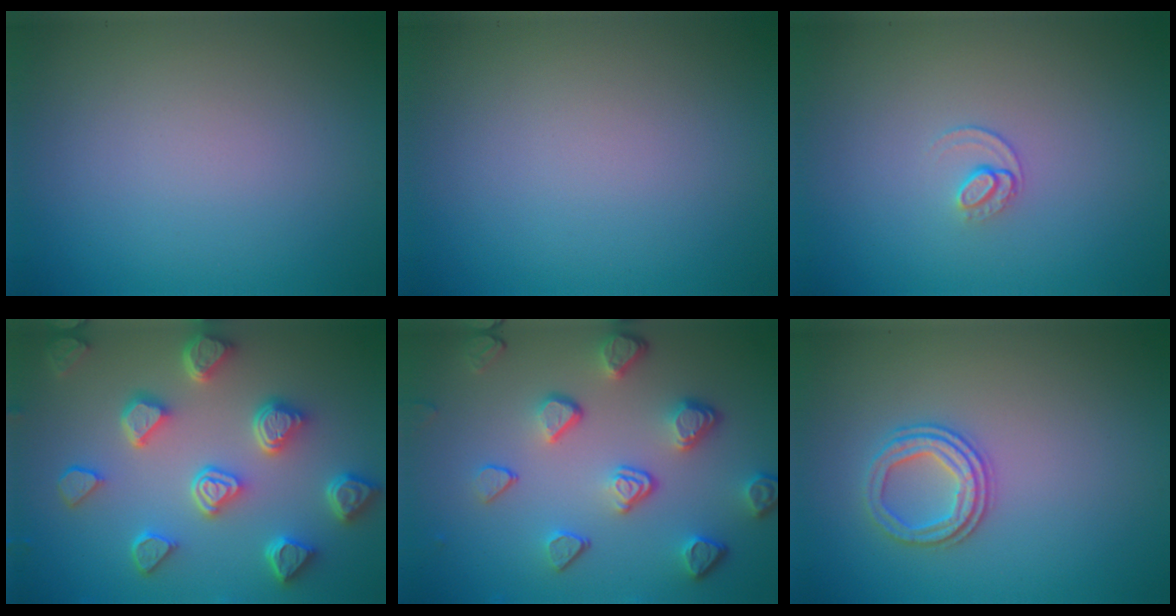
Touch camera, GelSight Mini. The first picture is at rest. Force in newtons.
{"total": 0.0}
{"total": 1.0, "press": 0.6, "slide": 0.8}
{"total": 6.8, "press": 5.5, "slide": 4.0}
{"total": 5.1, "press": 3.8, "slide": 3.3}
{"total": 2.5, "press": 2.4, "slide": 0.9}